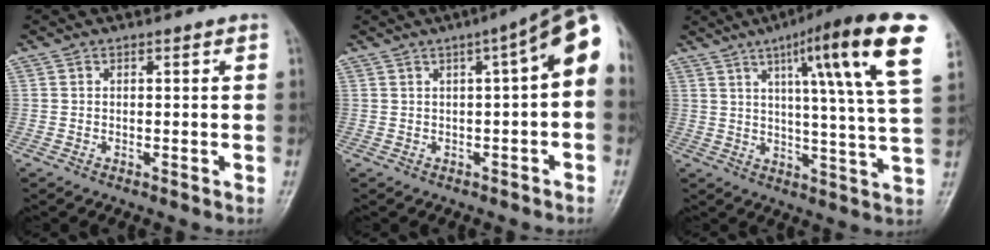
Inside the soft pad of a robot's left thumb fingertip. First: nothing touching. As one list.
[{"total": 9.9, "force": [1.5, 2.6, 9.4], "torque": [-0.115, 0.036, 0.009]}, {"total": 19.6, "force": [9.0, 1.9, 17.3], "torque": [-0.236, -0.024, 0.120]}]